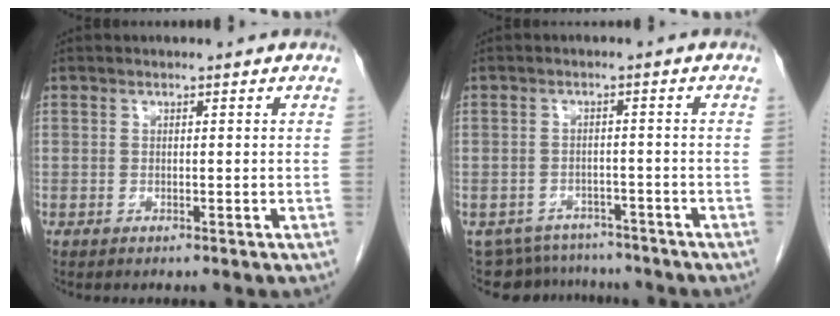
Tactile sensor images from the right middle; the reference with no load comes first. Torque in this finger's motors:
{"motor_torque": [-0.38, -0.31, -0.20, -0.05]}